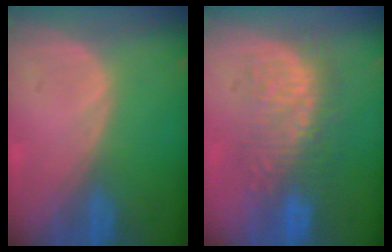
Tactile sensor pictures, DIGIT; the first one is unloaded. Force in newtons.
{"total": 8.9, "press": 8.7, "slide": 1.9}